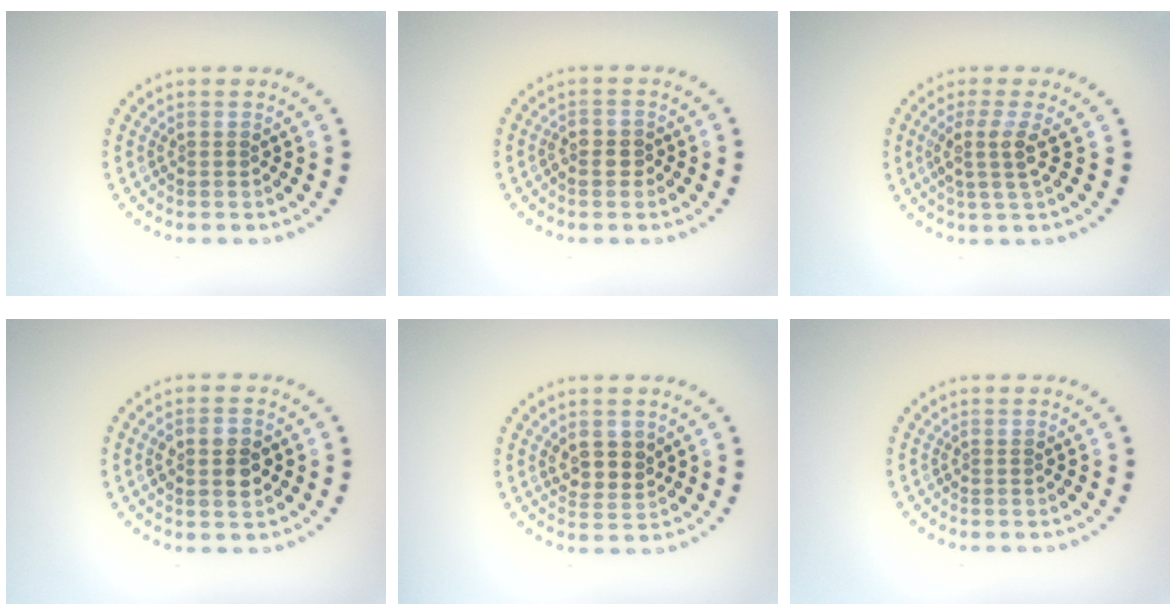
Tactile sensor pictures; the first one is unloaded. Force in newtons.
{"total": 1.2, "press": 1.1, "slide": 0.3}
{"total": 2.6, "press": 1.9, "slide": 1.7}
{"total": 2.8, "press": 2.8, "slide": 0.3}
{"total": 2.6, "press": 2.4, "slide": 1.0}
{"total": 0.0}